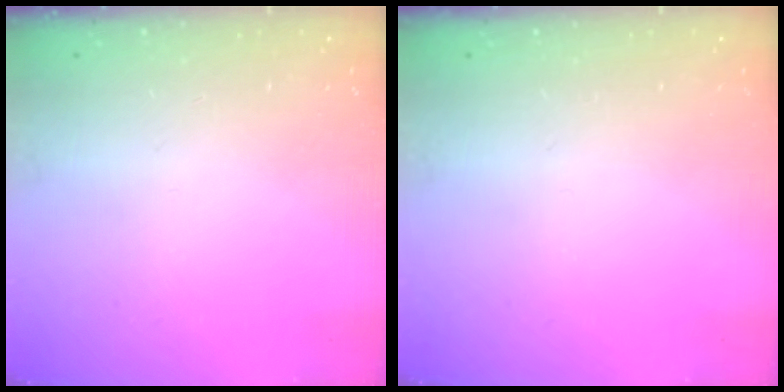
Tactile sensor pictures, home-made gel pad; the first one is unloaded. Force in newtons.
{"total": 0.0}